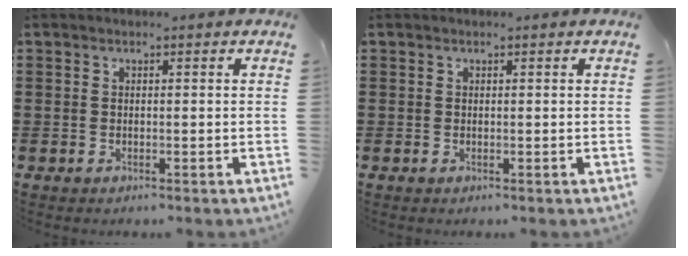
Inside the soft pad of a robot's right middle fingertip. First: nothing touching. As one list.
[{"total": 0.0}]